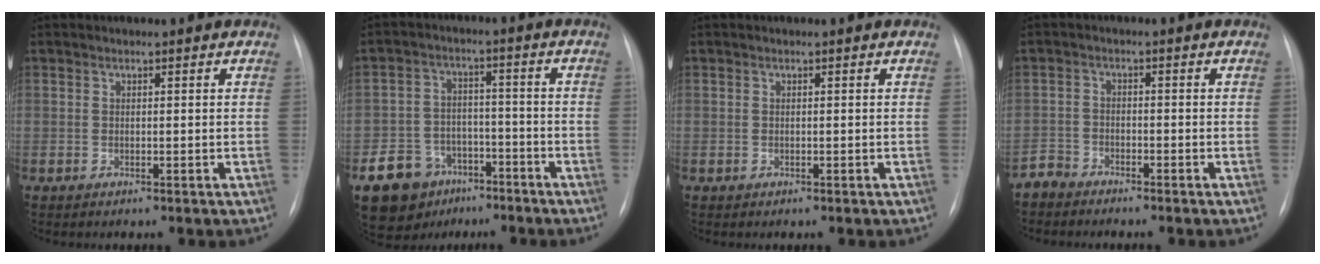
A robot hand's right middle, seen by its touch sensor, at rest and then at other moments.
{"total": 10.1, "force": [-5.9, 7.6, 2.9], "torque": [-0.063, 0.018, -0.089]}
{"total": 0.0}
{"total": 2.7, "force": [-2.5, 0.7, -0.6], "torque": [0.013, -0.005, -0.051]}